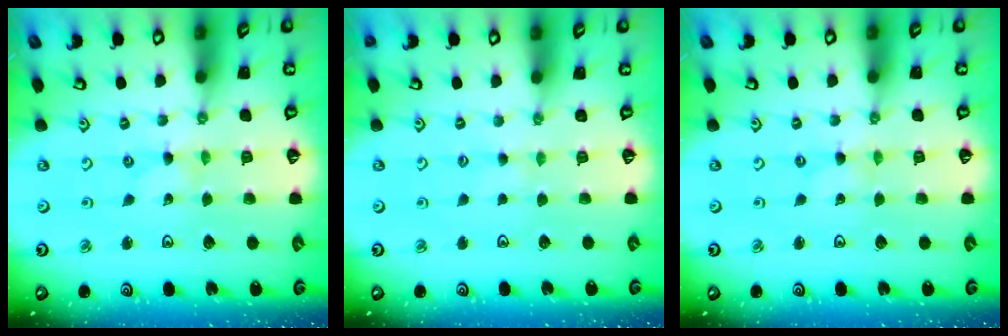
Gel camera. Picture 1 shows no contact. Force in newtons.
{"total": 1.7, "press": 1.7, "slide": 0.3}
{"total": 0.0}